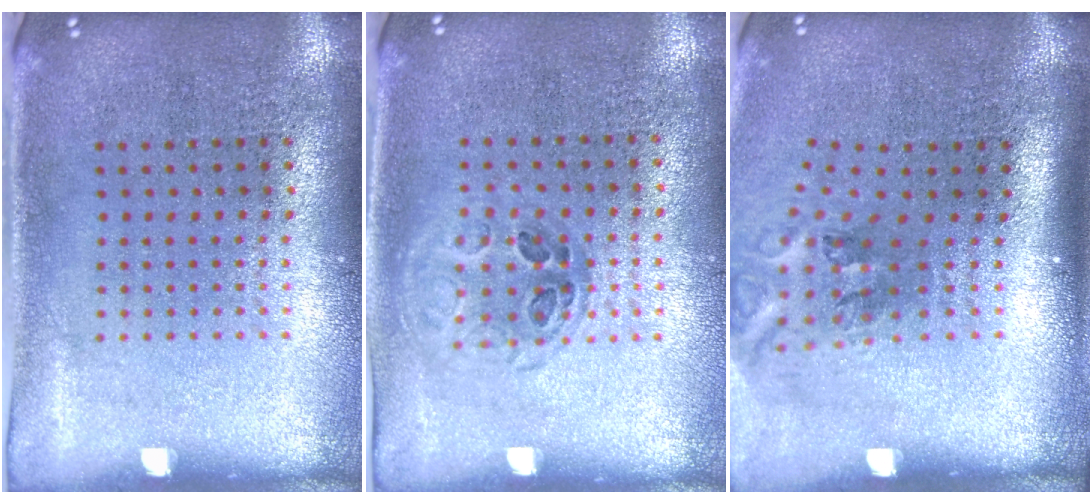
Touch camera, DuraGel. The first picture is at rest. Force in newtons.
{"total": 0.9, "press": 0.9, "slide": 0.3}
{"total": 1.8, "press": 1.1, "slide": 1.4}